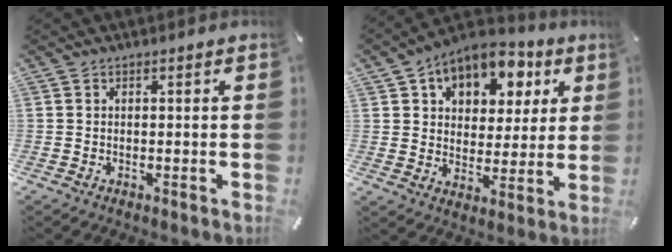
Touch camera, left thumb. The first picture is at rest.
{"total": 10.9, "force": [5.9, 8.1, 4.2], "torque": [-0.062, -0.039, 0.106]}